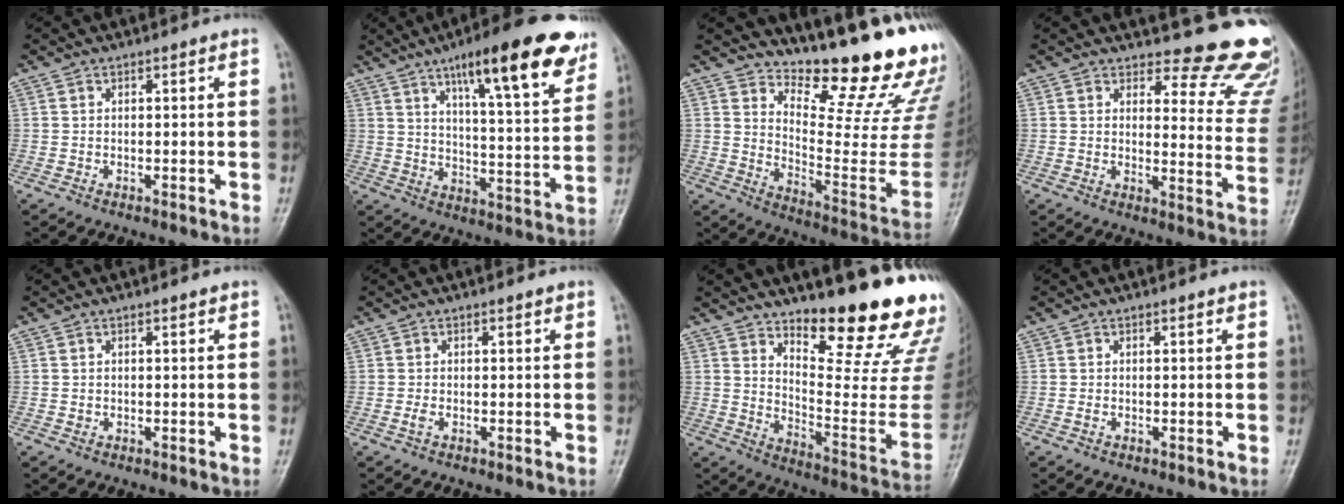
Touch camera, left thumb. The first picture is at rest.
{"total": 20.6, "force": [12.5, 4.7, 15.8], "torque": [-0.195, -0.044, 0.185]}
{"total": 20.9, "force": [17.4, 3.9, 10.8], "torque": [-0.122, -0.167, 0.249]}
{"total": 15.5, "force": [14.5, 4.6, 3.4], "torque": [0.014, -0.152, 0.144]}
{"total": 0.7, "force": [0.3, 0.5, 0.4], "torque": [-0.003, -0.001, 0.005]}
{"total": 1.0, "force": [0.1, 0.4, 0.9], "torque": [-0.020, 0.000, 0.003]}
{"total": 21.8, "force": [16.2, 5.1, 13.7], "torque": [-0.161, -0.128, 0.234]}
{"total": 0.7, "force": [0.2, 0.3, 0.6], "torque": [-0.014, 0.001, 0.003]}